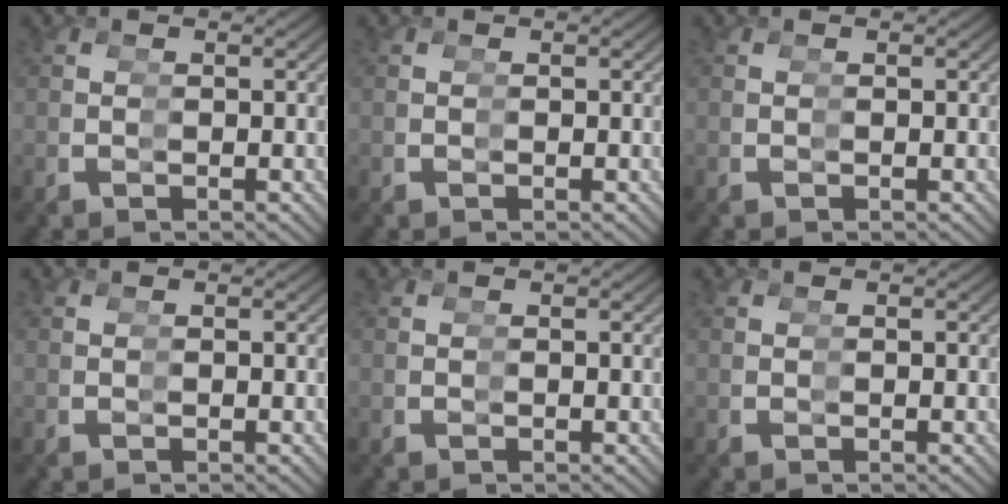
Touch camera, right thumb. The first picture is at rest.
{"total": 0.0}
{"total": 0.0}
{"total": 0.0}
{"total": 0.0}
{"total": 0.0}